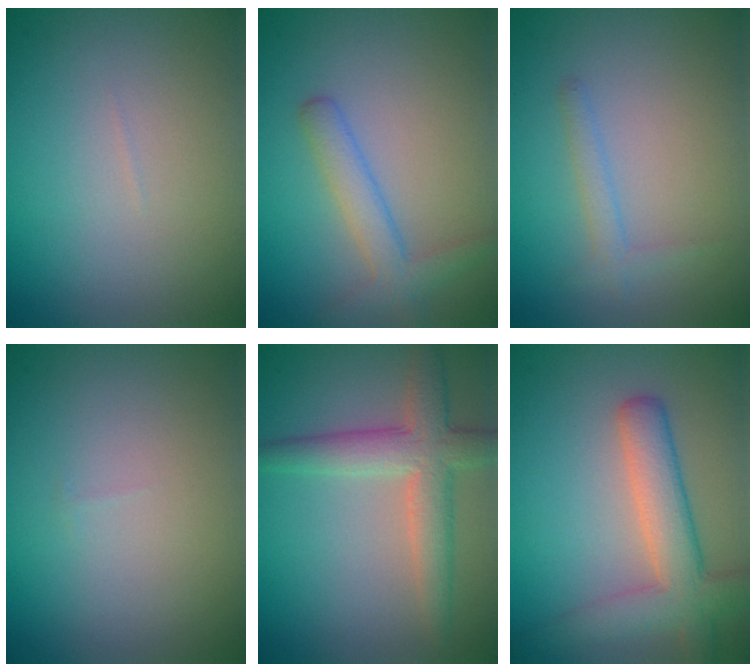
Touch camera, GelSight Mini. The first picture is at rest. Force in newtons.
{"total": 2.9, "press": 2.9, "slide": 0.2}
{"total": 1.3, "press": 1.3, "slide": 0.0}
{"total": 0.0}
{"total": 4.7, "press": 4.7, "slide": 0.2}
{"total": 5.4, "press": 5.4, "slide": 0.3}